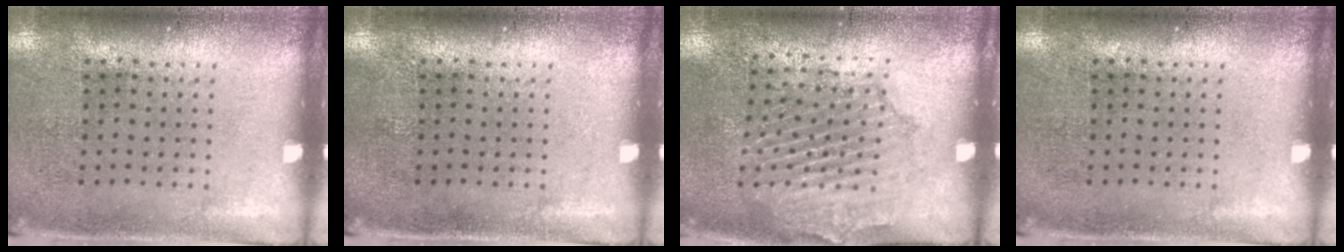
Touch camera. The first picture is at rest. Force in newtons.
{"total": 0.0}
{"total": 1.6, "press": 1.6, "slide": 0.3}
{"total": 0.0}